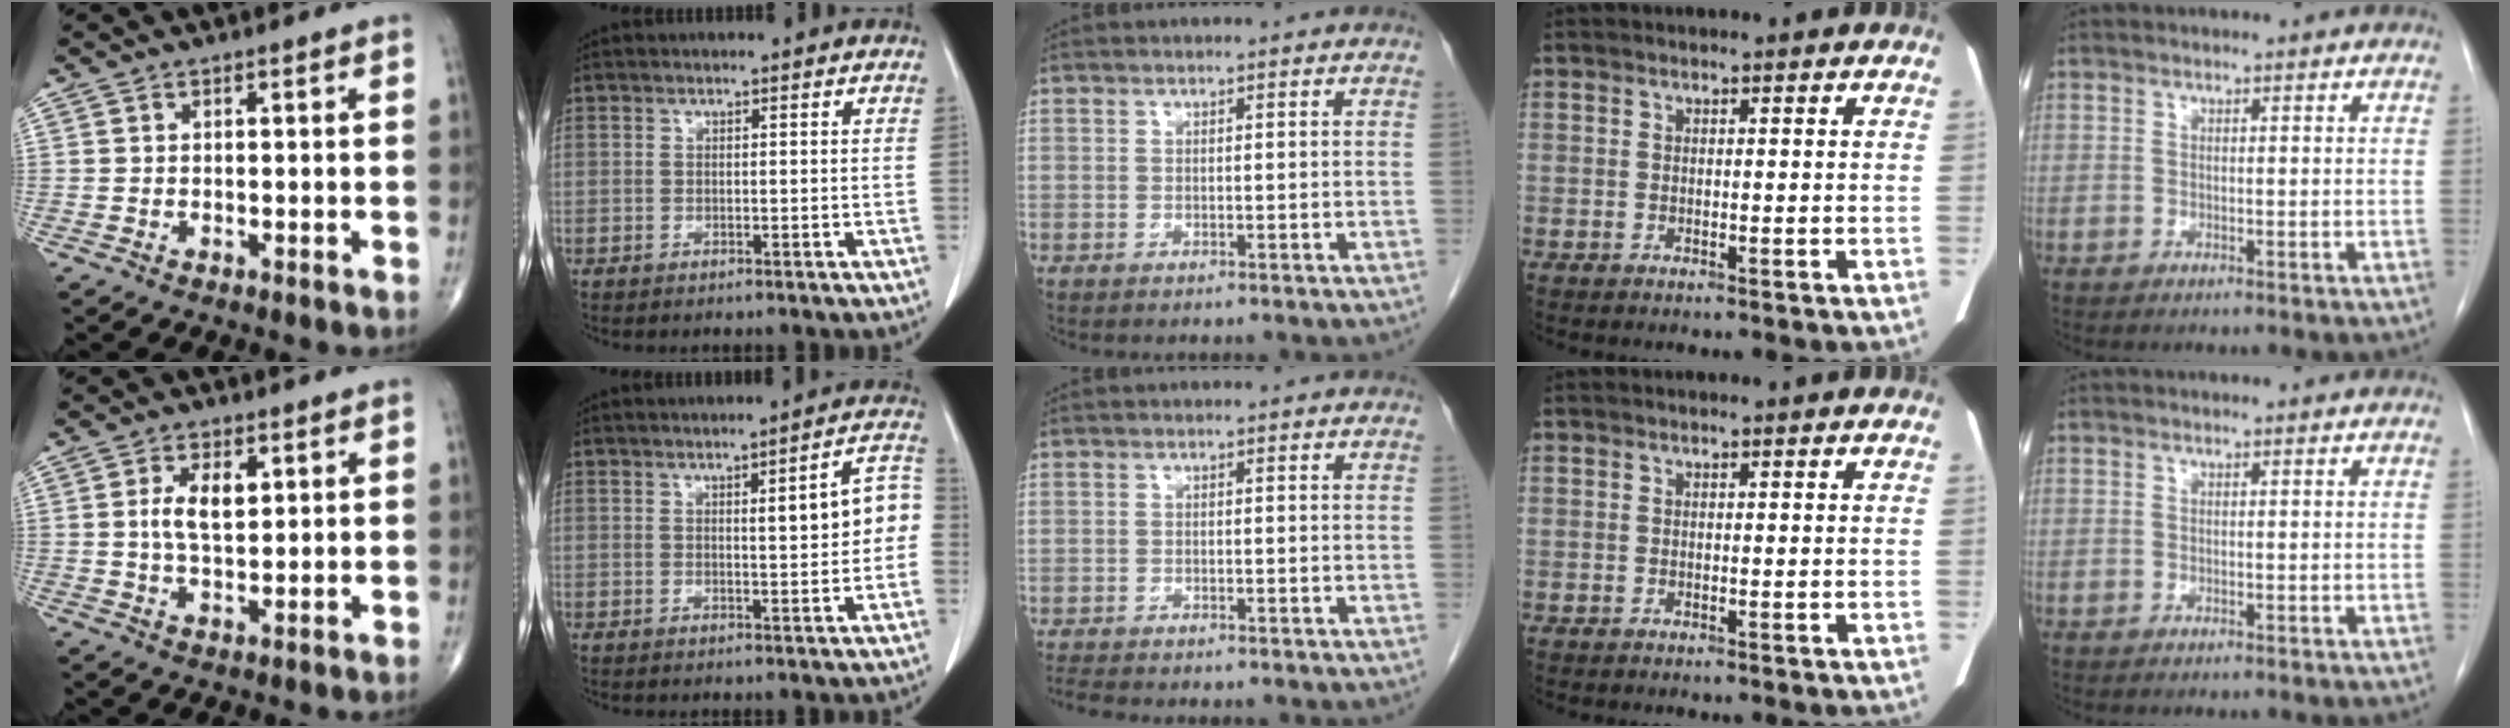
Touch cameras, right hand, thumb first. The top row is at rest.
{"thumb": {"total": 6.2, "force": [1.4, 3.2, 5.1], "torque": [-0.090, -0.005, 0.024]}, "index": {"total": 7.1, "force": [0.5, 1.4, 6.9], "torque": [-0.084, 0.021, 0.005]}, "middle": {"total": 2.1, "force": [-2.0, 0.2, 0.7], "torque": [-0.019, -0.008, -0.031]}}